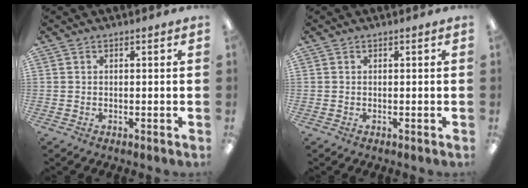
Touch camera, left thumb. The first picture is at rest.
{"total": 0.0}